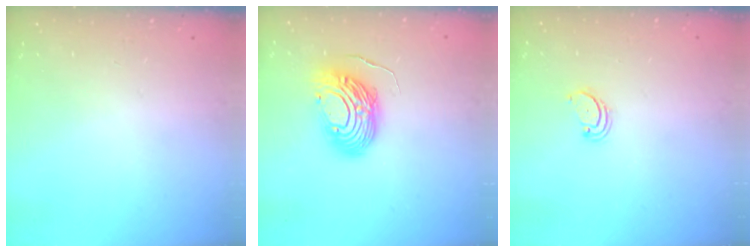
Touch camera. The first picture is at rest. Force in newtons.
{"total": 12.6, "press": 12.5, "slide": 1.1}
{"total": 2.6, "press": 2.5, "slide": 0.5}